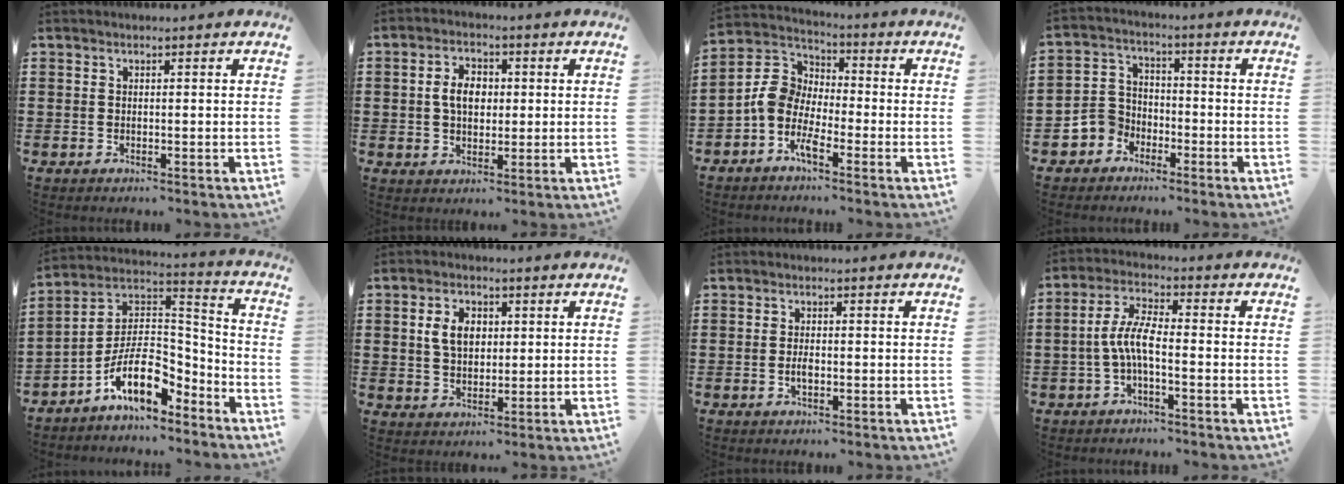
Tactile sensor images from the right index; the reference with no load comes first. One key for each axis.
{"total": 4.9, "fx": 0.4, "fy": 3.3, "fz": 3.6, "tx": -0.070, "ty": 0.011, "tz": 0.002}
{"total": 5.6, "fx": -2.6, "fy": 3.7, "fz": 3.3, "tx": -0.106, "ty": -0.010, "tz": -0.065}
{"total": 4.7, "fx": -2.6, "fy": 3.8, "fz": 0.6, "tx": -0.041, "ty": -0.001, "tz": -0.056}
{"total": 10.6, "fx": -5.8, "fy": 4.9, "fz": 7.4, "tx": -0.154, "ty": 0.000, "tz": -0.111}
{"total": 5.1, "fx": 1.2, "fy": 3.5, "fz": 3.6, "tx": -0.072, "ty": 0.011, "tz": 0.016}
{"total": 1.8, "fx": -0.5, "fy": 0.8, "fz": 1.6, "tx": -0.029, "ty": 0.000, "tz": -0.009}
{"total": 6.1, "fx": -1.6, "fy": 1.7, "fz": 5.6, "tx": -0.134, "ty": -0.009, "tz": -0.038}